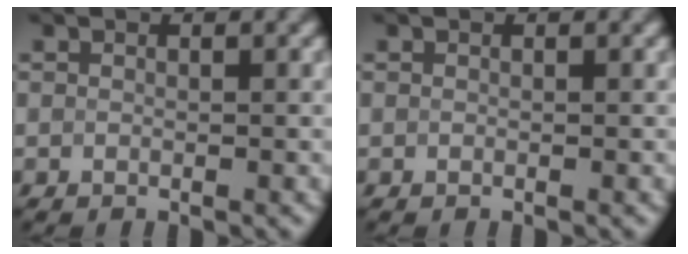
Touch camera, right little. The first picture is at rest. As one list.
[{"total": 0.0}]